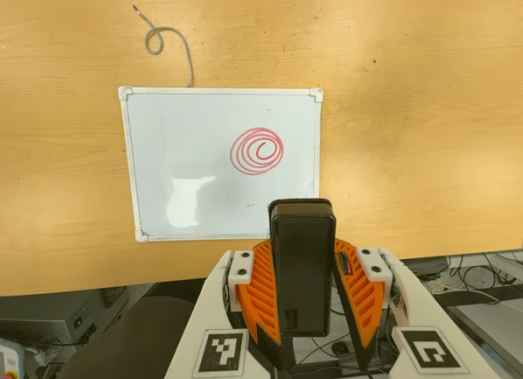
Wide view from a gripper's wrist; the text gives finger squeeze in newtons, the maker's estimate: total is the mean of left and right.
{"total": 8.0, "left": 6.3, "right": 9.7}